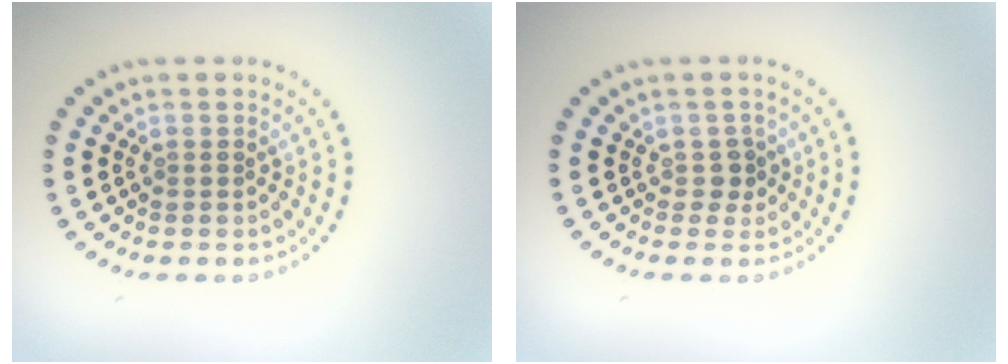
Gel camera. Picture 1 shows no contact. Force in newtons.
{"total": 1.2, "press": 0.9, "slide": 0.7}